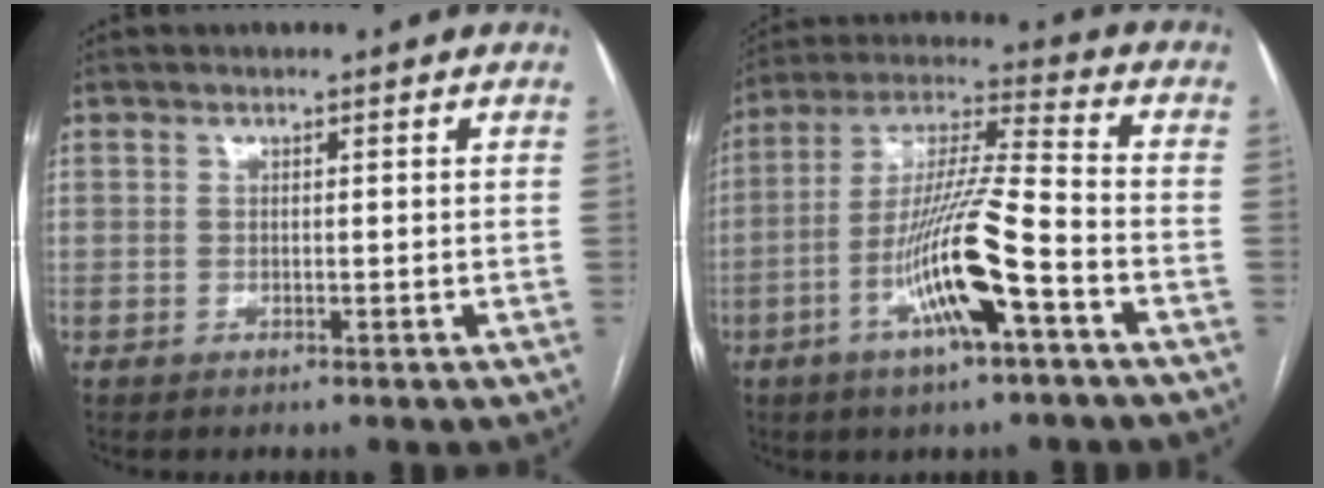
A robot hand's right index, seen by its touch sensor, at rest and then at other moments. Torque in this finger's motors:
{"motor_torque": [1.10, -1.04, 0.42, 0.11]}